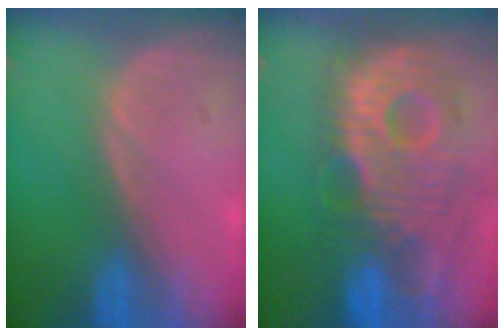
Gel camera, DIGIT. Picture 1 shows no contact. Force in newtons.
{"total": 13.0, "press": 11.3, "slide": 6.4}